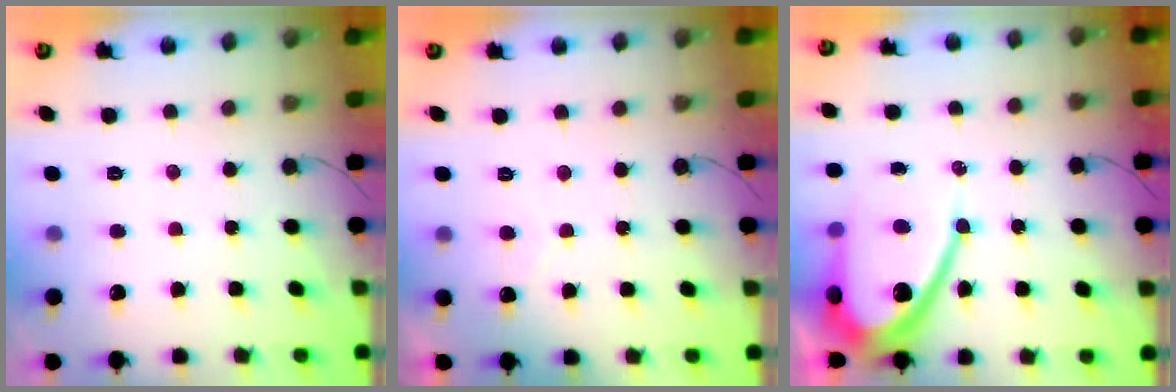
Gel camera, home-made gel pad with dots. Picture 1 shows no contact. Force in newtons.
{"total": 2.3, "press": 2.3, "slide": 0.1}
{"total": 14.8, "press": 14.8, "slide": 1.0}